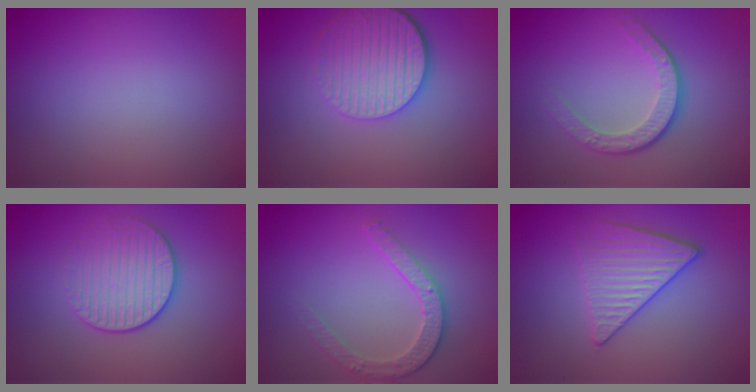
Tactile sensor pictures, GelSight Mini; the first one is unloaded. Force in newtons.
{"total": 5.4, "press": 4.0, "slide": 3.6}
{"total": 3.7, "press": 2.6, "slide": 2.6}
{"total": 3.2, "press": 2.9, "slide": 1.5}
{"total": 2.8, "press": 2.5, "slide": 1.2}
{"total": 3.6, "press": 3.4, "slide": 1.3}